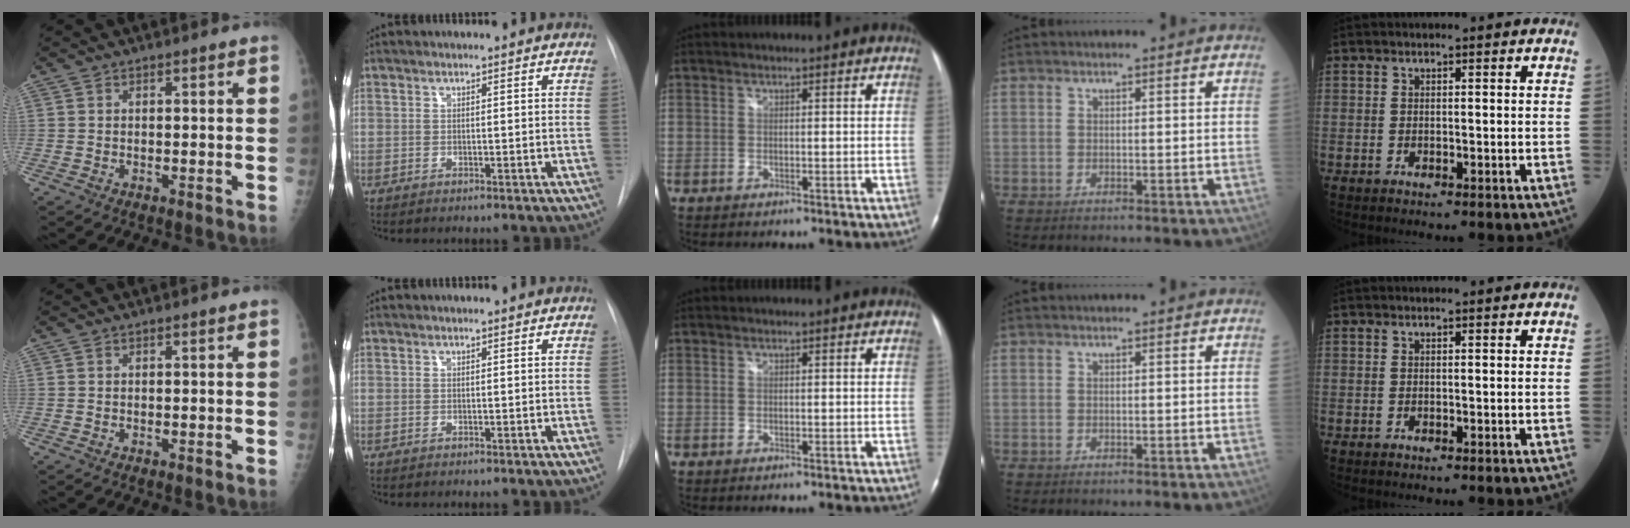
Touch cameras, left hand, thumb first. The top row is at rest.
{}